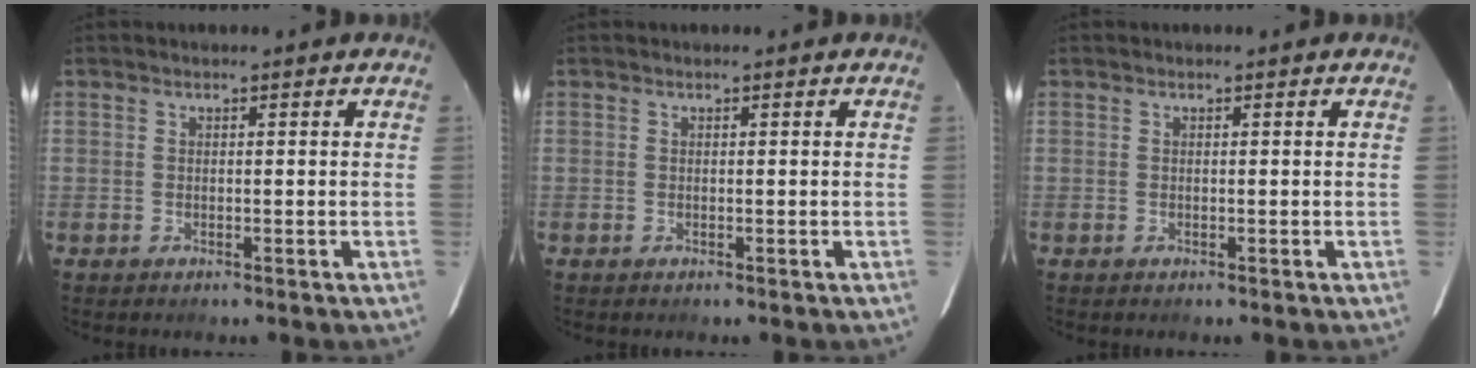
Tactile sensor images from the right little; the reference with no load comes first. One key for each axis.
{"total": 0.0}
{"total": 0.0}